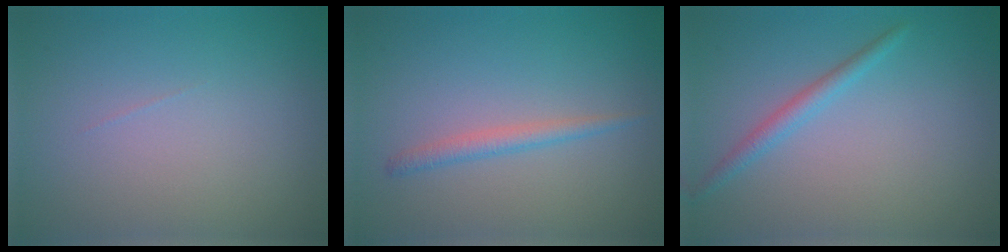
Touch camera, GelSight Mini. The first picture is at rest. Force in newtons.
{"total": 1.5, "press": 1.5, "slide": 0.1}
{"total": 1.7, "press": 1.7, "slide": 0.1}